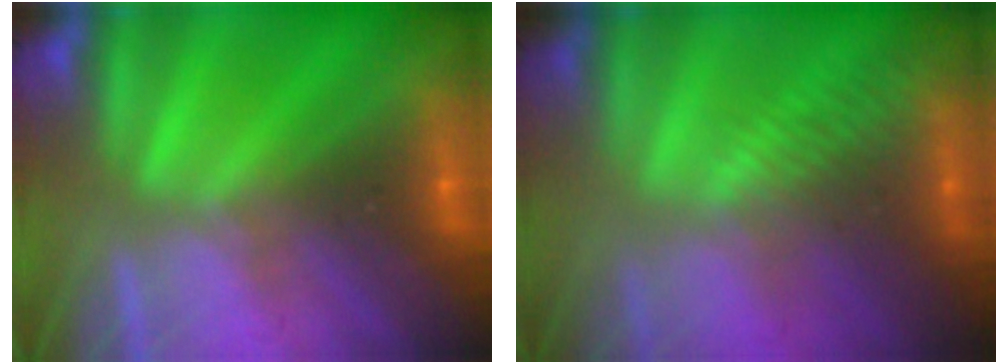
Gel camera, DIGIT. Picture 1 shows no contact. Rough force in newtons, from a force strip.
{"total": 2.9}